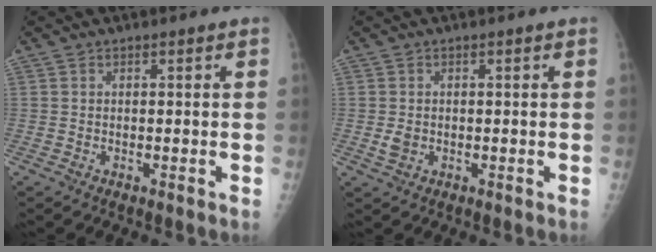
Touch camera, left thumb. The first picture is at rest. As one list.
[{"total": 1.9, "force": [0.0, 1.3, 1.3], "torque": [-0.023, 0.002, 0.004]}]